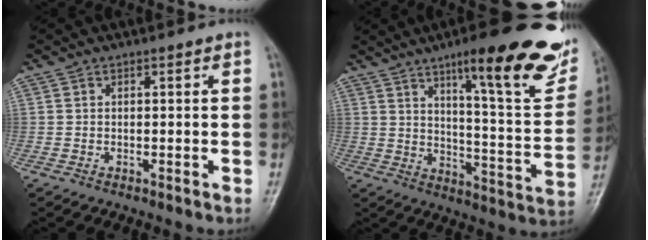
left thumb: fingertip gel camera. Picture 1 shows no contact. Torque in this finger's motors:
{"motor_torque": [0.73, 0.48, 1.62, -1.14, 0.16]}